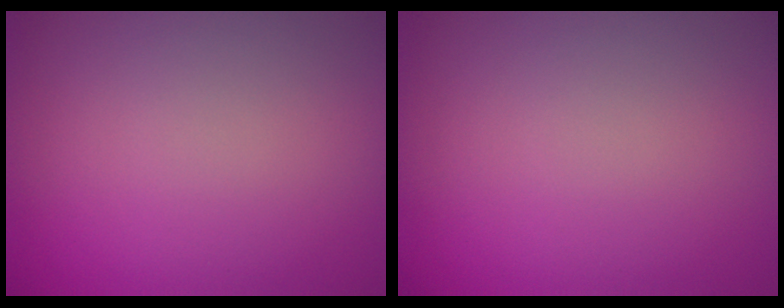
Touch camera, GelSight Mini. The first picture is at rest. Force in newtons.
{"total": 0.0}